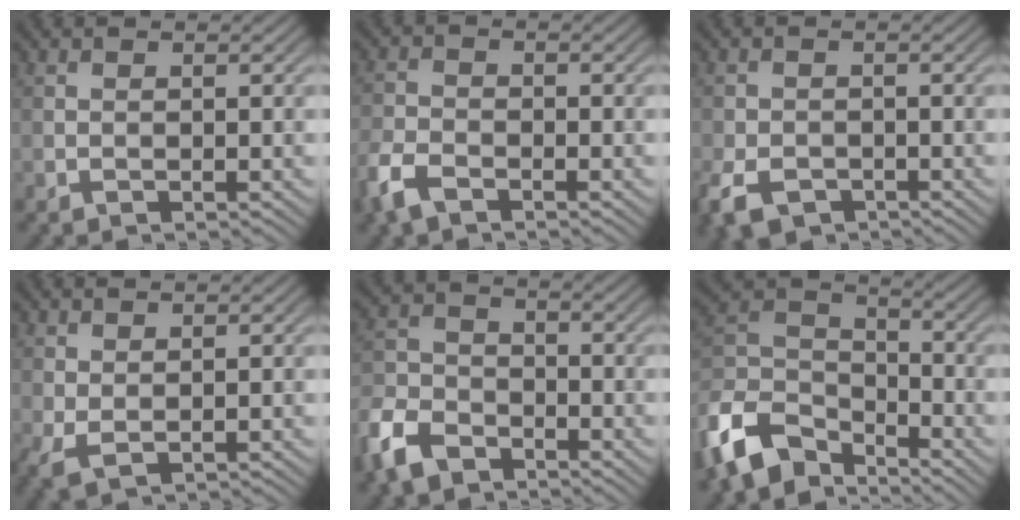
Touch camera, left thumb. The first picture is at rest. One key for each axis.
{"total": 5.1, "fx": -3.3, "fy": 2.6, "fz": 2.8, "tx": -0.070, "ty": -0.008, "tz": -0.080}
{"total": 5.1, "fx": -2.7, "fy": 3.3, "fz": 2.7, "tx": -0.066, "ty": -0.011, "tz": -0.056}
{"total": 2.2, "fx": 0.5, "fy": 1.2, "fz": 1.9, "tx": -0.056, "ty": -0.001, "tz": 0.010}
{"total": 8.1, "fx": -5.5, "fy": 4.6, "fz": 3.8, "tx": -0.098, "ty": -0.010, "tz": -0.128}
{"total": 10.4, "fx": -7.0, "fy": 5.7, "fz": 5.1, "tx": -0.118, "ty": -0.005, "tz": -0.156}